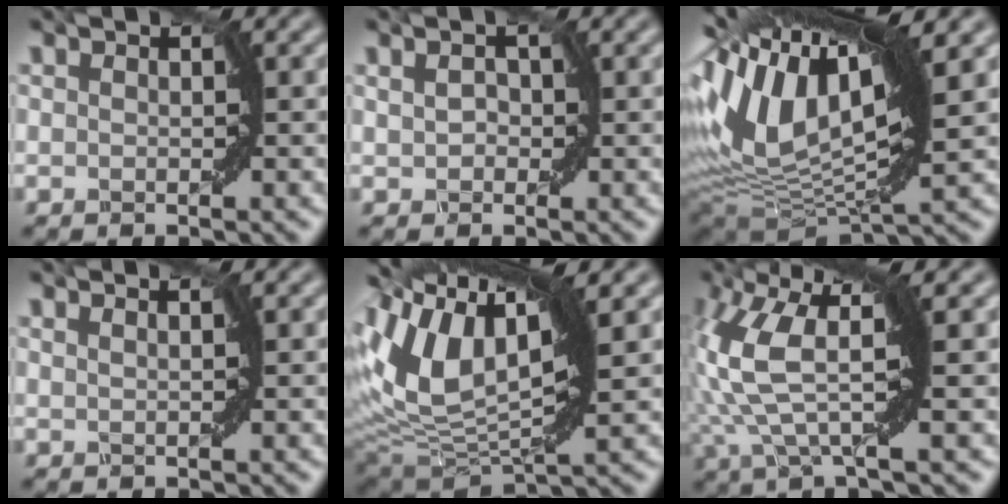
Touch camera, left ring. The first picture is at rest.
{"total": 1.0, "force": [0.2, 0.8, 0.5], "torque": [-0.010, 0.003, 0.004]}
{"total": 14.0, "force": [4.6, 6.5, 11.5], "torque": [-0.239, 0.027, 0.075]}
{"total": 2.2, "force": [1.7, 0.8, 1.2], "torque": [0.004, 0.001, -0.004]}
{"total": 10.9, "force": [4.6, 4.8, 8.6], "torque": [-0.179, 0.016, 0.080]}
{"total": 8.9, "force": [1.7, 2.9, 8.2], "torque": [-0.194, 0.008, 0.028]}